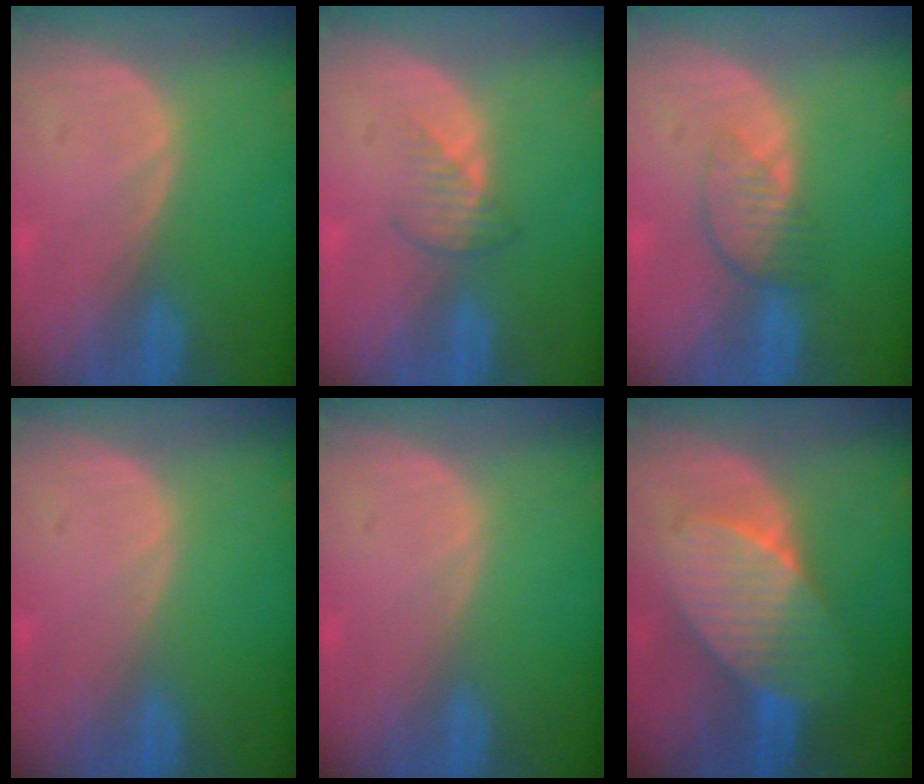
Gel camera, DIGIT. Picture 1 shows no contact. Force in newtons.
{"total": 2.5, "press": 2.5, "slide": 0.3}
{"total": 4.0, "press": 3.5, "slide": 1.8}
{"total": 0.0}
{"total": 0.0}
{"total": 7.4, "press": 7.4, "slide": 0.5}